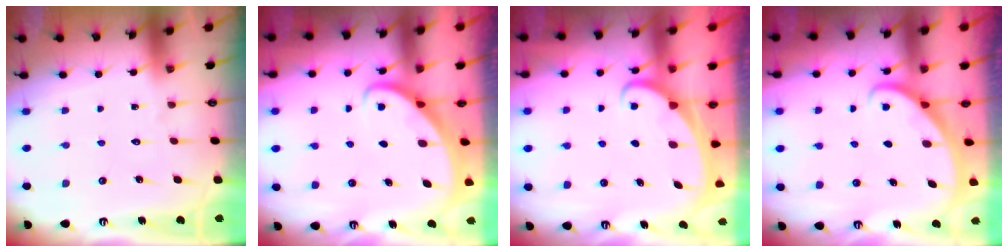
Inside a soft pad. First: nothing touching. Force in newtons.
{"total": 2.4, "press": 2.3, "slide": 0.3}
{"total": 2.1, "press": 2.0, "slide": 0.3}
{"total": 2.7, "press": 2.7, "slide": 0.1}